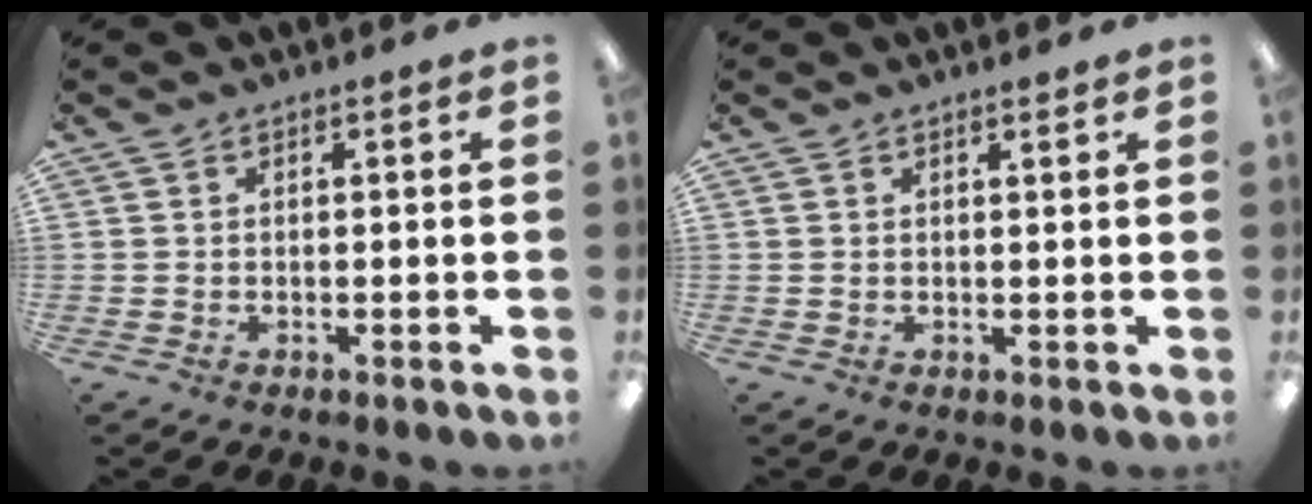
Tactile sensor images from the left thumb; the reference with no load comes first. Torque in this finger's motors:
{"motor_torque": [-0.09, -0.10, -0.42, 0.26, 0.07]}